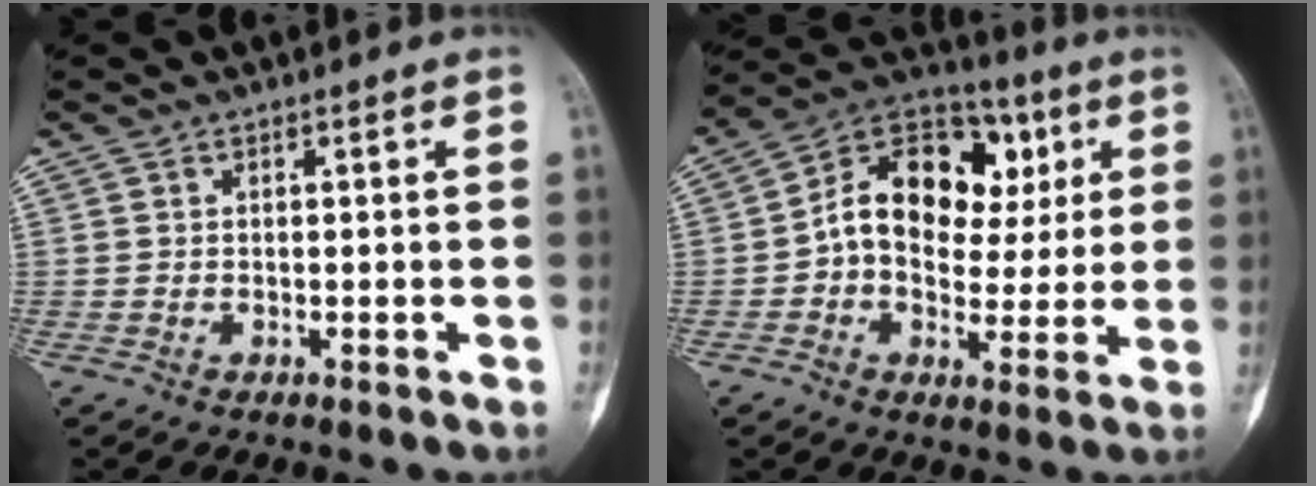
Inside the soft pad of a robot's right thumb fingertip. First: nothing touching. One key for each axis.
{"total": 18.1, "fx": 3.0, "fy": 12.8, "fz": 12.5, "tx": -0.153, "ty": 0.025, "tz": 0.042}